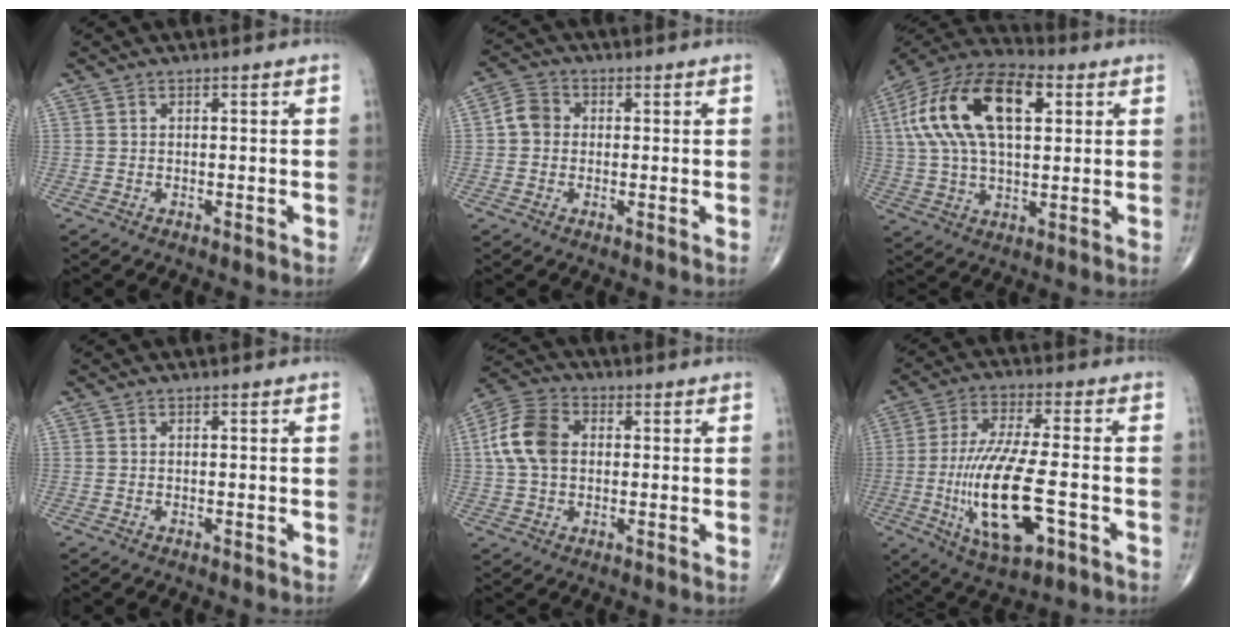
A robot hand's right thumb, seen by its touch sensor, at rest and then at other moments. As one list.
[{"total": 4.4, "force": [0.1, 3.9, 2.1], "torque": [-0.031, 0.011, -0.007]}, {"total": 22.0, "force": [6.0, 11.1, 18.0], "torque": [-0.342, 0.020, 0.097]}, {"total": 0.0}, {"total": 10.4, "force": [1.2, 7.3, 7.3], "torque": [-0.144, 0.021, 0.017]}, {"total": 17.1, "force": [-4.2, 5.5, 15.6], "torque": [-0.317, 0.003, -0.065]}]